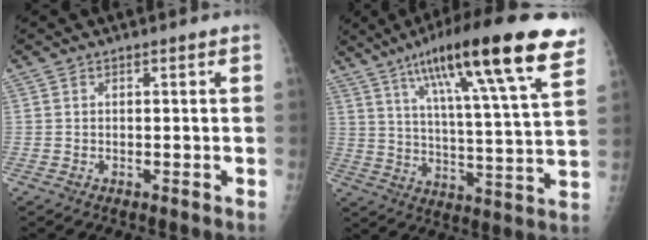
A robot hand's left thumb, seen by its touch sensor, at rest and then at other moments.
{"total": 24.0, "force": [14.4, 3.4, 18.9], "torque": [-0.283, -0.033, 0.218]}